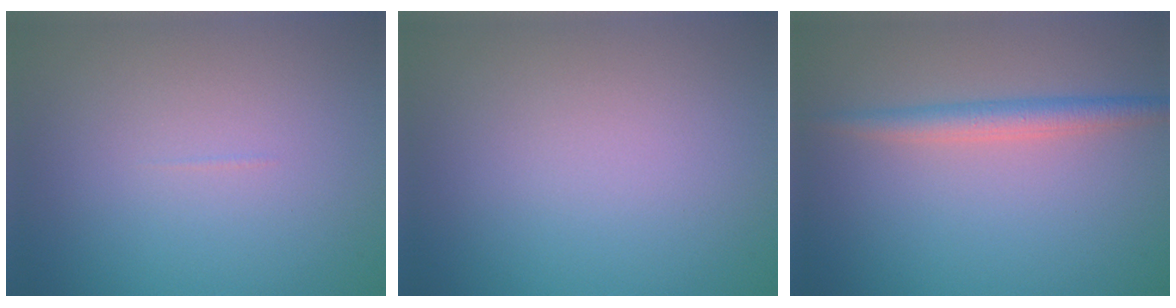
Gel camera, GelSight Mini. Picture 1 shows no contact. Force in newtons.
{"total": 0.0}
{"total": 2.5, "press": 2.5, "slide": 0.1}